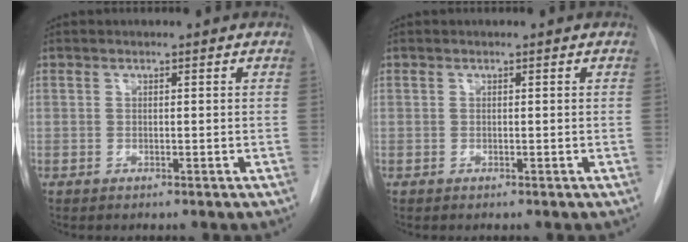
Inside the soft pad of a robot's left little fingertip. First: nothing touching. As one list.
[{"total": 0.0}]